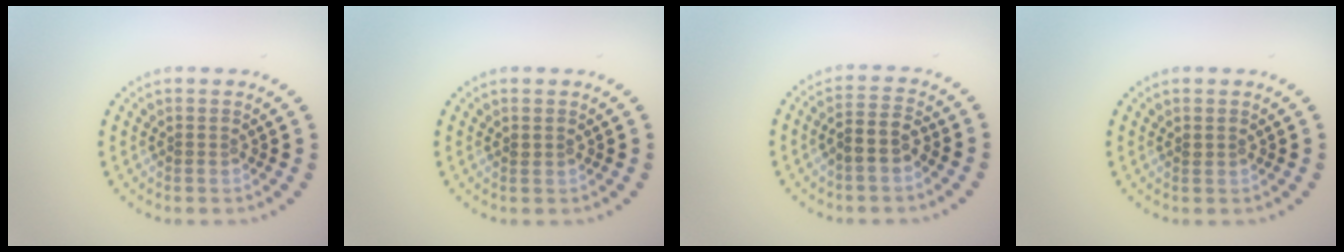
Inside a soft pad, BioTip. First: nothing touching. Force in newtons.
{"total": 0.7, "press": 0.7, "slide": 0.1}
{"total": 2.4, "press": 2.3, "slide": 0.9}
{"total": 0.7, "press": 0.7, "slide": 0.1}